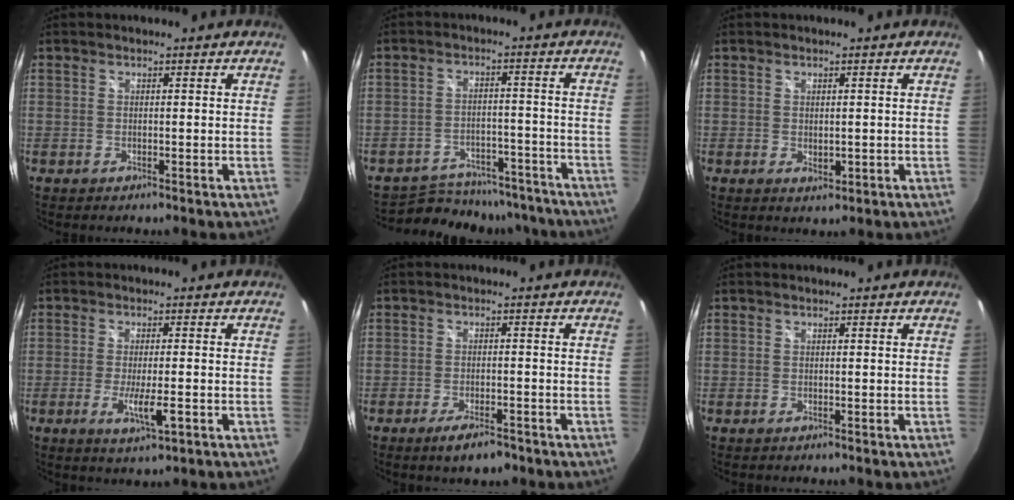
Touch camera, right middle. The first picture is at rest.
{"total": 15.5, "force": [-14.0, 5.7, 3.7], "torque": [-0.083, 0.019, -0.180]}
{"total": 1.8, "force": [0.0, 1.2, 1.3], "torque": [-0.019, -0.002, 0.001]}
{"total": 5.6, "force": [-2.0, 0.9, 5.1], "torque": [-0.095, -0.014, -0.032]}
{"total": 5.0, "force": [-3.5, 1.6, 3.3], "torque": [-0.069, -0.009, -0.055]}
{"total": 0.0}